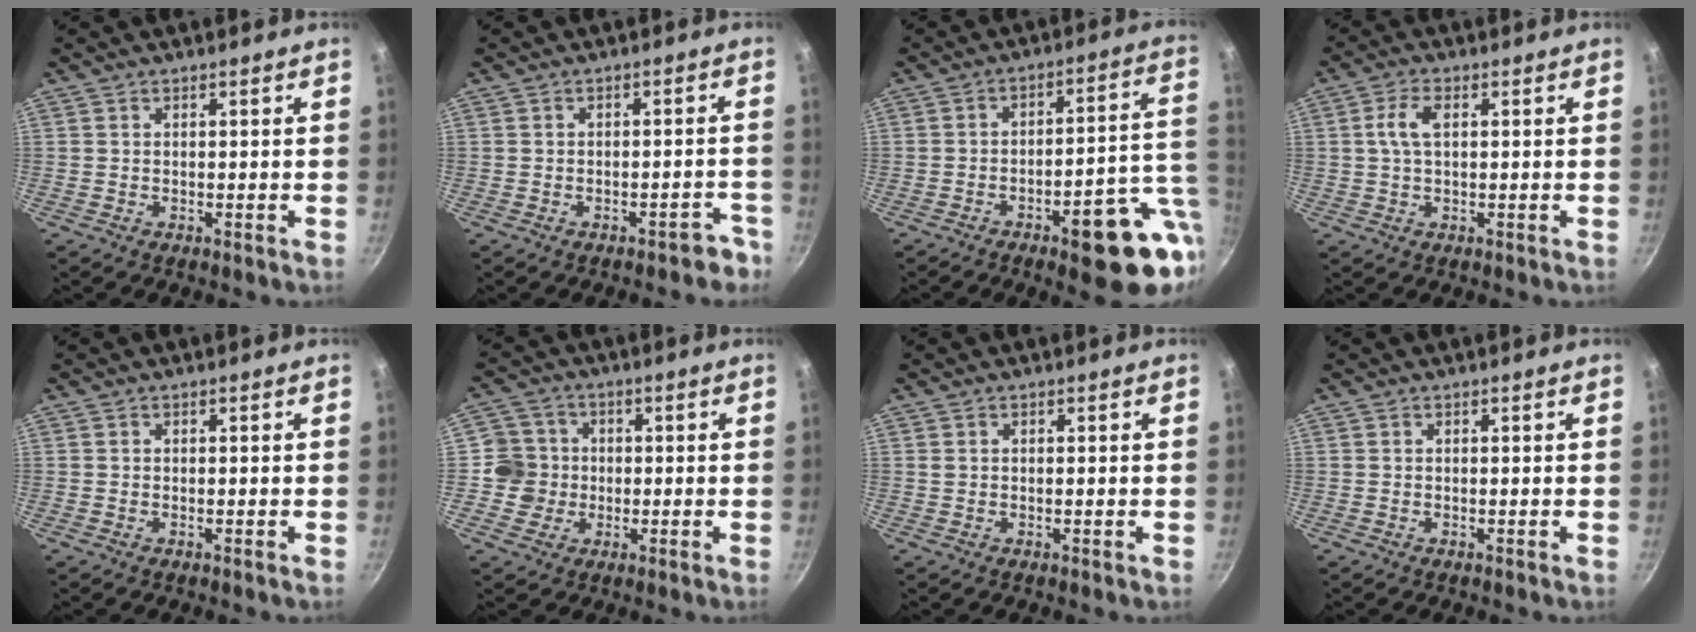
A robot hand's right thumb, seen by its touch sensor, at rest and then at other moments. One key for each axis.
{"total": 3.4, "fx": -2.7, "fy": 1.7, "fz": 1.4, "tx": -0.004, "ty": 0.034, "tz": -0.031}
{"total": 18.9, "fx": -7.1, "fy": 5.5, "fz": 16.6, "tx": -0.153, "ty": 0.047, "tz": -0.086}
{"total": 4.6, "fx": 0.9, "fy": 2.4, "fz": 3.8, "tx": -0.087, "ty": 0.009, "tz": 0.016}
{"total": 0.0}
{"total": 6.8, "fx": -0.6, "fy": 6.8, "fz": 0.9, "tx": 0.015, "ty": 0.014, "tz": -0.018}
{"total": 0.6, "fx": 0.1, "fy": 0.4, "fz": 0.4, "tx": -0.011, "ty": 0.000, "tz": 0.007}
{"total": 0.0}